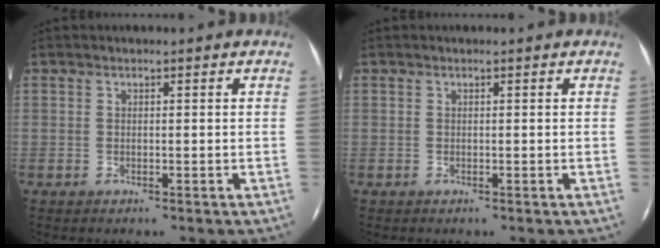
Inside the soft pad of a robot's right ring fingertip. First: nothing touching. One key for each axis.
{"total": 0.0}